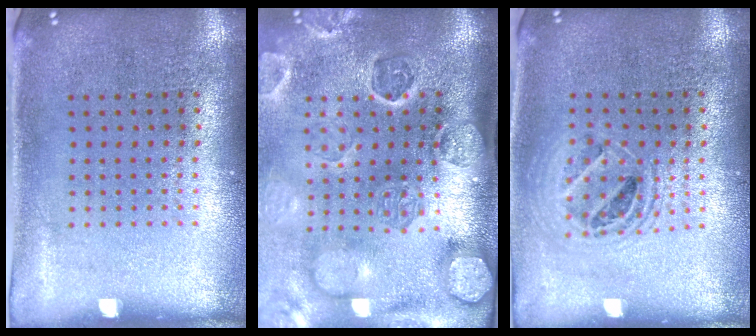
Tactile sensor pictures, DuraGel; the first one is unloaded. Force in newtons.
{"total": 4.5, "press": 3.5, "slide": 2.7}
{"total": 1.5, "press": 1.3, "slide": 0.7}